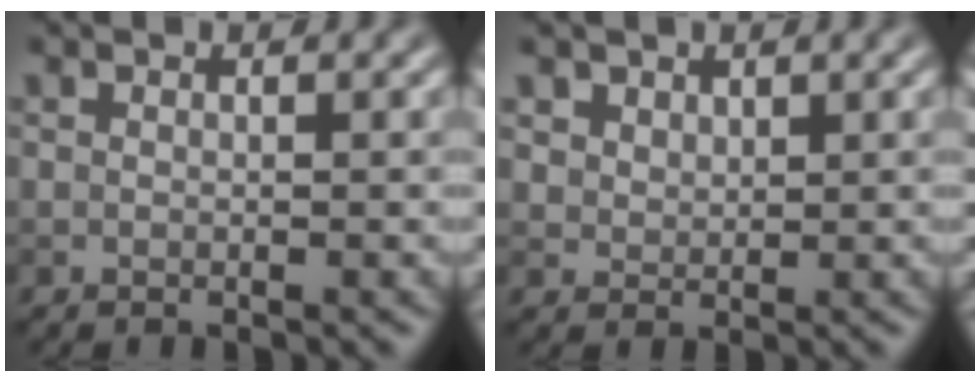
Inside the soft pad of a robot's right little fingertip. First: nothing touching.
{"total": 2.9, "force": [1.9, 2.0, 1.0], "torque": [-0.036, -0.002, 0.042]}